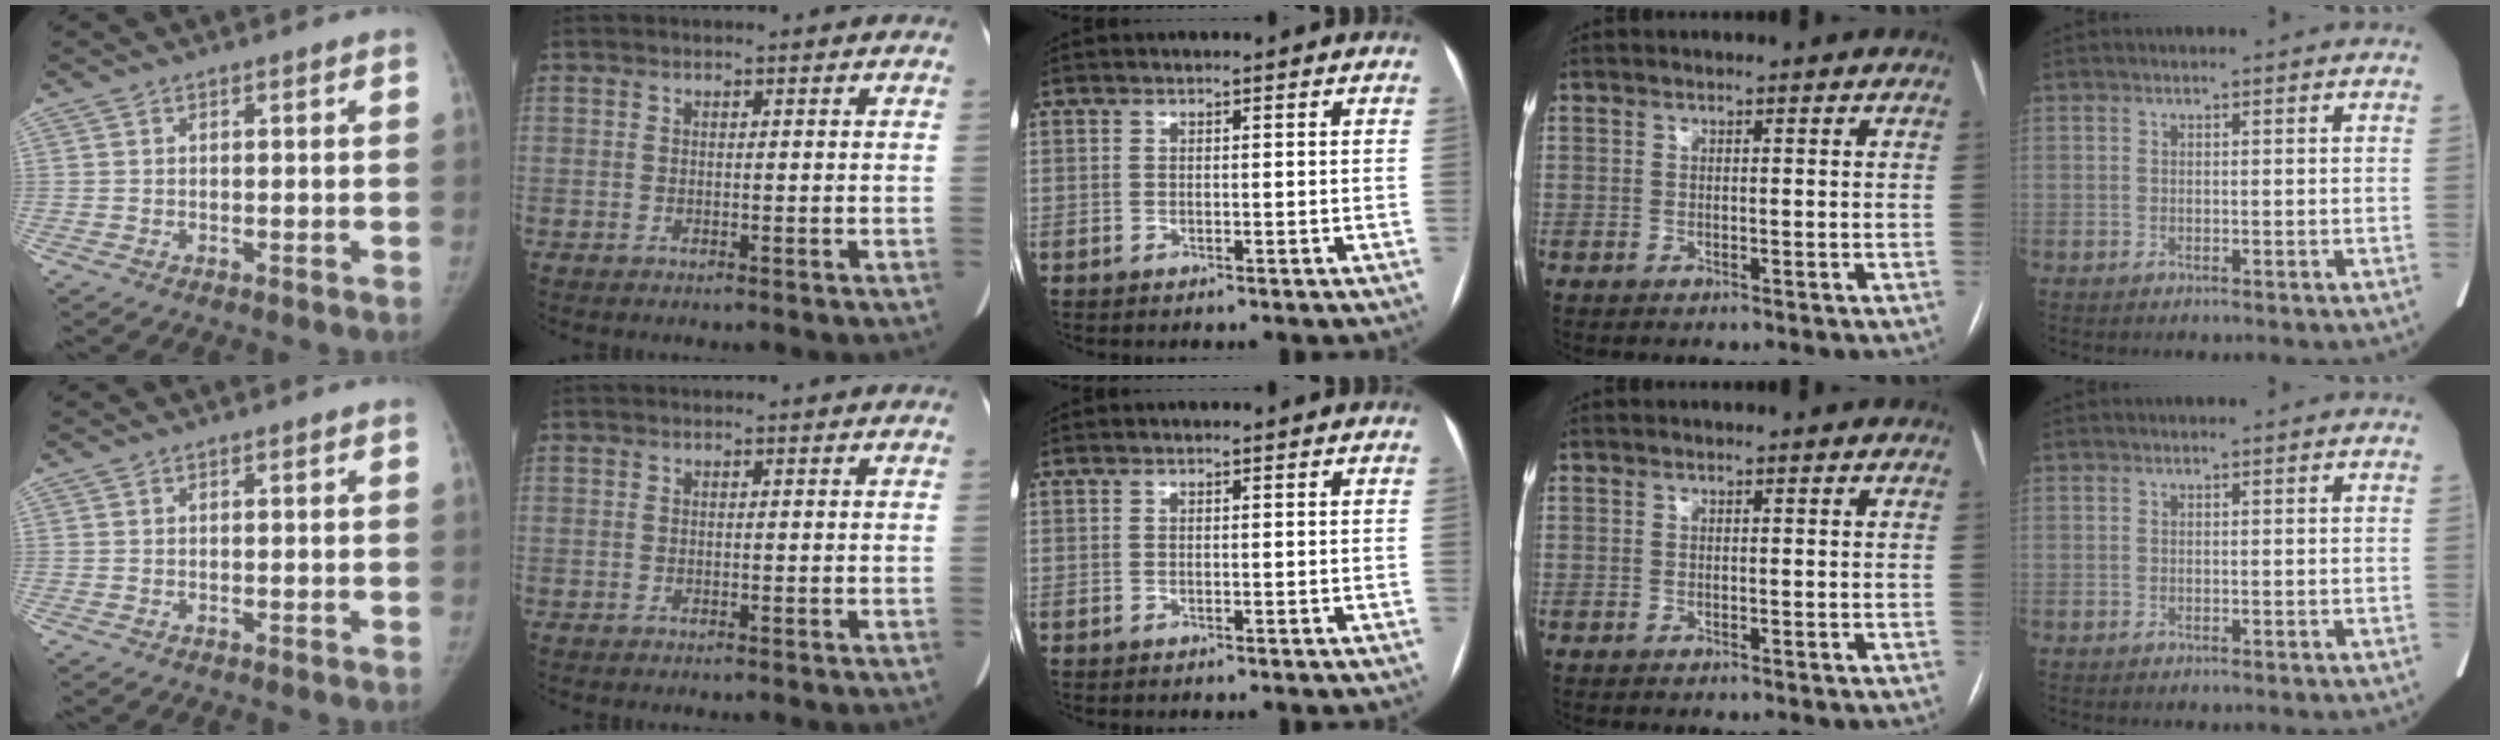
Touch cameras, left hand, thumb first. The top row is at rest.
{}